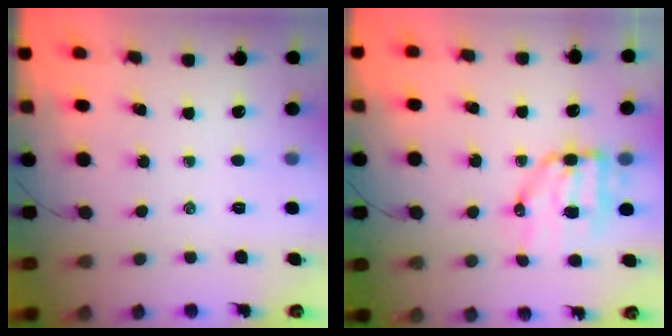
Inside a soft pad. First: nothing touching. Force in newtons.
{"total": 7.7, "press": 7.6, "slide": 1.6}